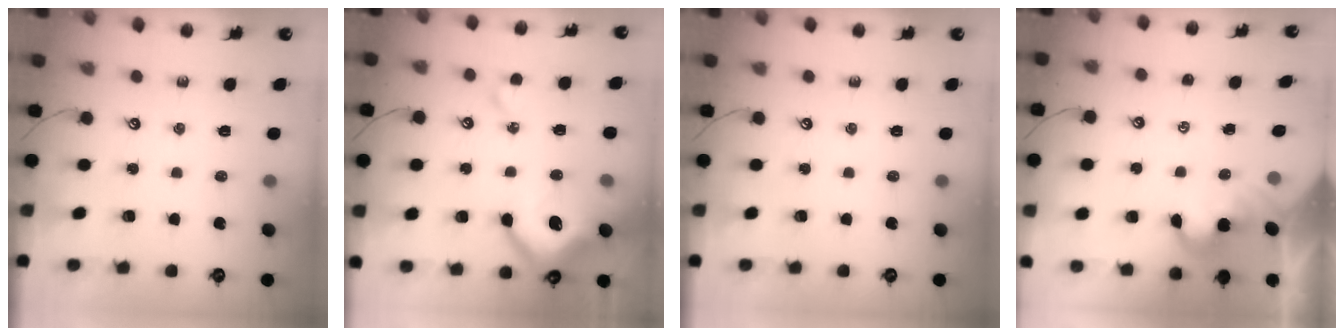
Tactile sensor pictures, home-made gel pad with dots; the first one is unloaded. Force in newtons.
{"total": 14.1, "press": 13.9, "slide": 2.3}
{"total": 0.0}
{"total": 1.9, "press": 1.8, "slide": 0.5}